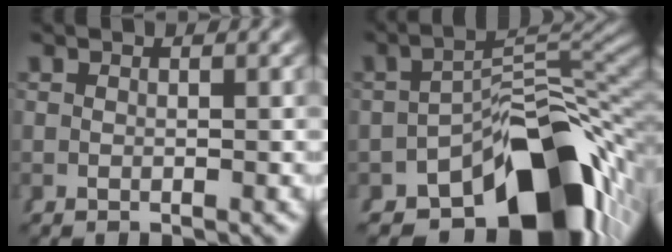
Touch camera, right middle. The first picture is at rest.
{"total": 14.8, "force": [-9.1, 6.3, 9.8], "torque": [-0.103, -0.005, -0.125]}